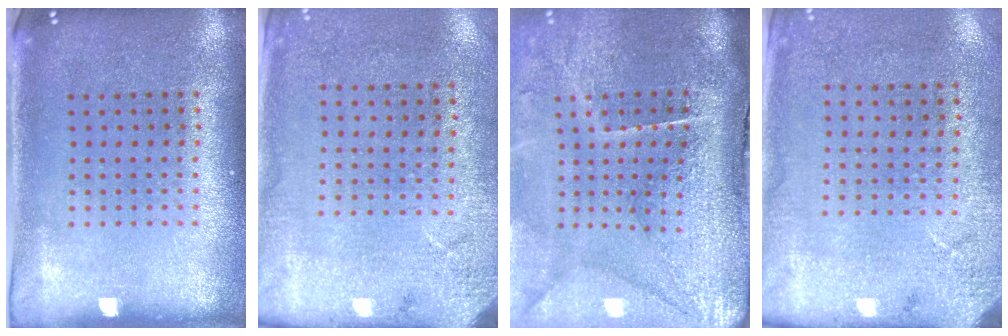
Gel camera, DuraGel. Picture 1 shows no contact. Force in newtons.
{"total": 2.7, "press": 2.2, "slide": 1.6}
{"total": 4.8, "press": 3.9, "slide": 2.8}
{"total": 2.7, "press": 2.2, "slide": 1.5}